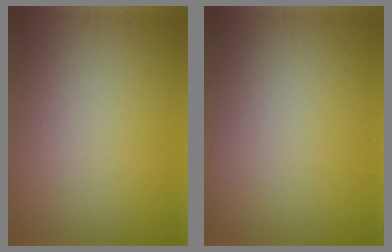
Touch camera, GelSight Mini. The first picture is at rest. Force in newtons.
{"total": 0.0}